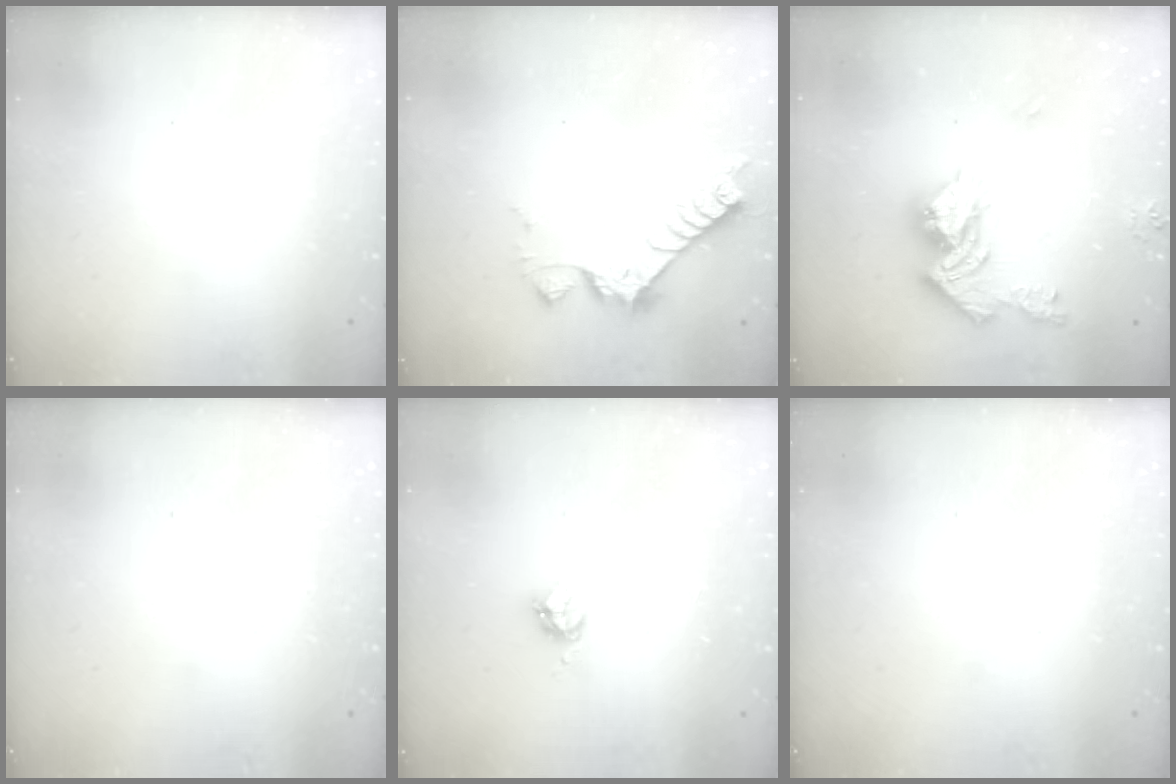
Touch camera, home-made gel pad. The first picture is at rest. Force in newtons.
{"total": 7.0, "press": 7.0, "slide": 0.5}
{"total": 14.3, "press": 14.2, "slide": 1.5}
{"total": 0.0}
{"total": 3.9, "press": 3.9, "slide": 0.1}
{"total": 0.0}